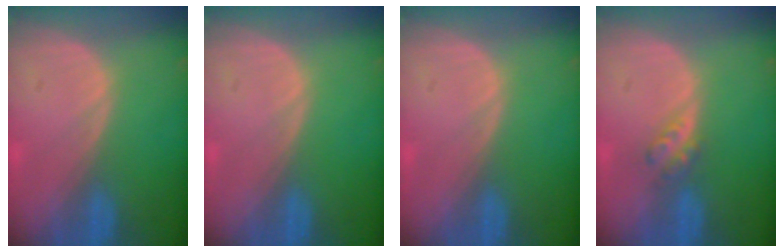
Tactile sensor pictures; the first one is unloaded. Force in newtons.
{"total": 0.0}
{"total": 0.0}
{"total": 2.9, "press": 2.5, "slide": 1.5}